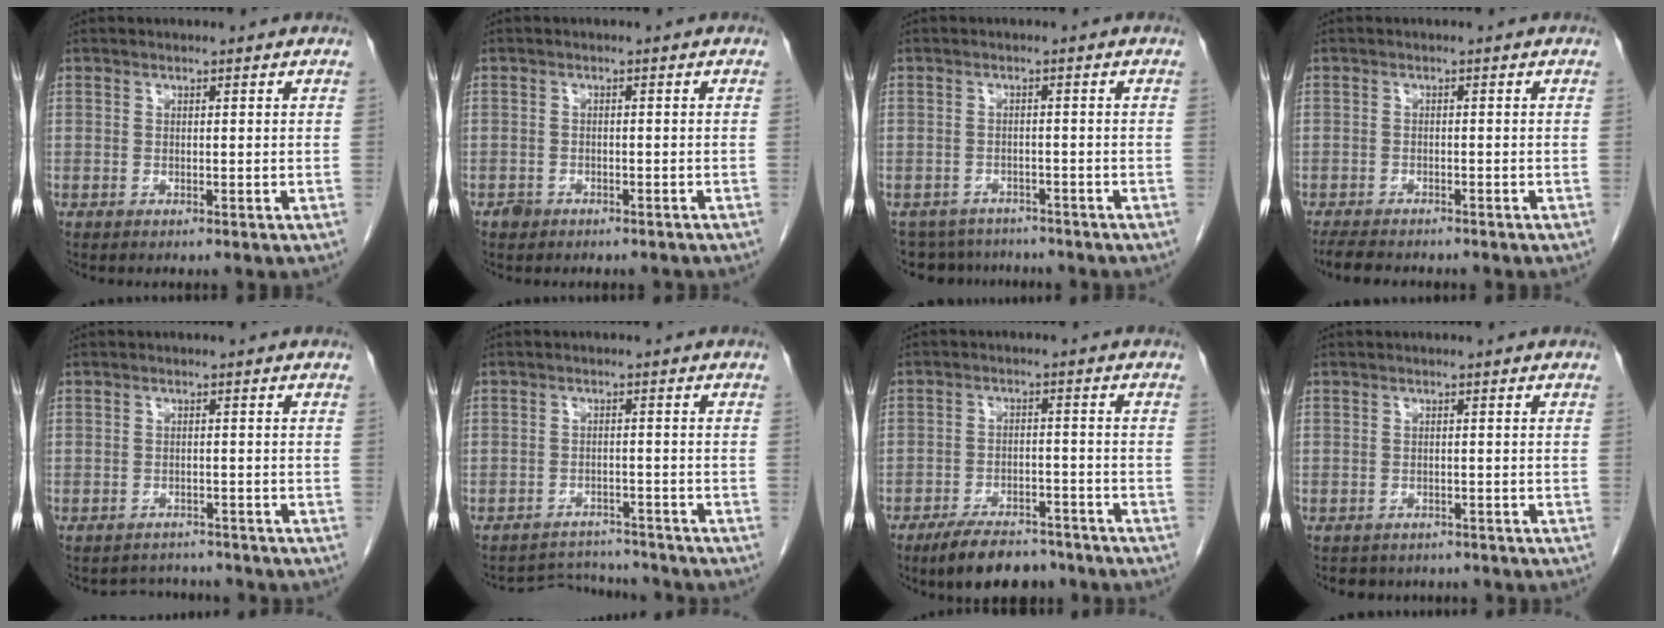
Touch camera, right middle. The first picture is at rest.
{"total": 2.1, "force": [-1.6, 1.3, 0.3], "torque": [-0.012, 0.004, -0.022]}
{"total": 7.3, "force": [-6.7, 3.0, 0.3], "torque": [-0.007, 0.008, -0.089]}
{"total": 5.8, "force": [-5.1, 1.6, 2.4], "torque": [-0.041, -0.012, -0.078]}
{"total": 3.6, "force": [-3.4, 1.2, -0.6], "torque": [0.007, 0.009, -0.049]}
{"total": 5.6, "force": [-5.4, 0.9, -1.2], "torque": [0.018, 0.013, -0.080]}
{"total": 9.5, "force": [-7.8, 3.6, 4.0], "torque": [-0.060, -0.001, -0.124]}
{"total": 4.6, "force": [-4.0, 2.3, 0.5], "torque": [-0.007, 0.005, -0.047]}